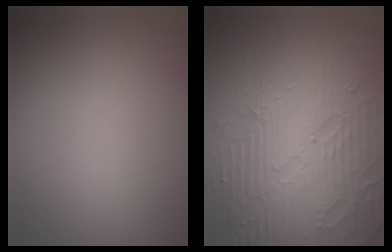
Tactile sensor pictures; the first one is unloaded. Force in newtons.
{"total": 8.4, "press": 6.1, "slide": 5.8}